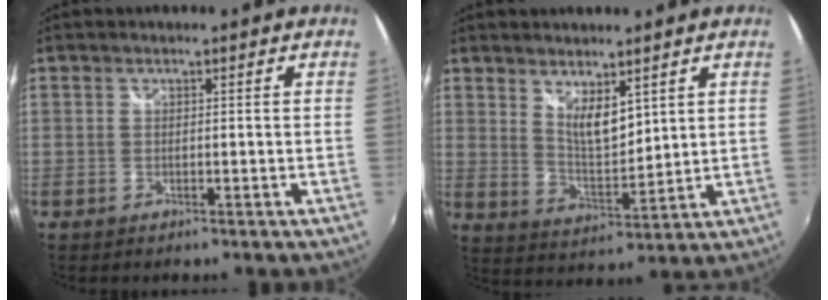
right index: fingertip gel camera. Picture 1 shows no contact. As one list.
[{"total": 6.6, "force": [4.0, 2.5, 4.7], "torque": [-0.073, -0.010, 0.073]}]